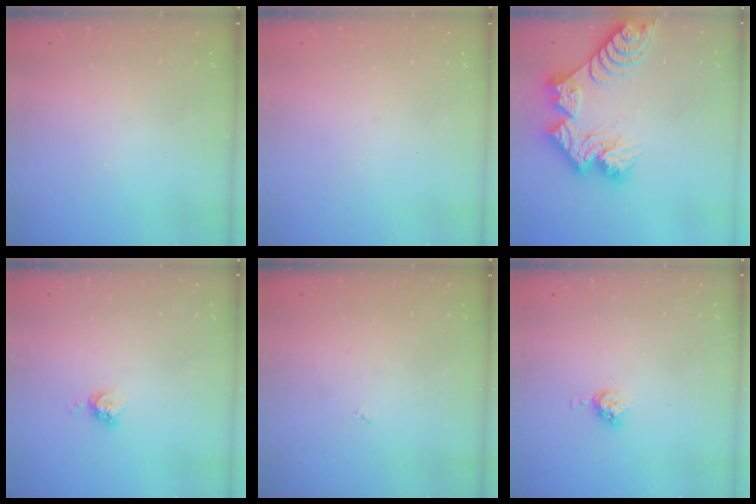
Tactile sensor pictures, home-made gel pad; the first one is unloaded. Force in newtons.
{"total": 0.0}
{"total": 19.0, "press": 18.9, "slide": 1.9}
{"total": 4.4, "press": 4.4, "slide": 0.1}
{"total": 2.7, "press": 2.7, "slide": 0.4}
{"total": 5.1, "press": 5.1, "slide": 0.7}